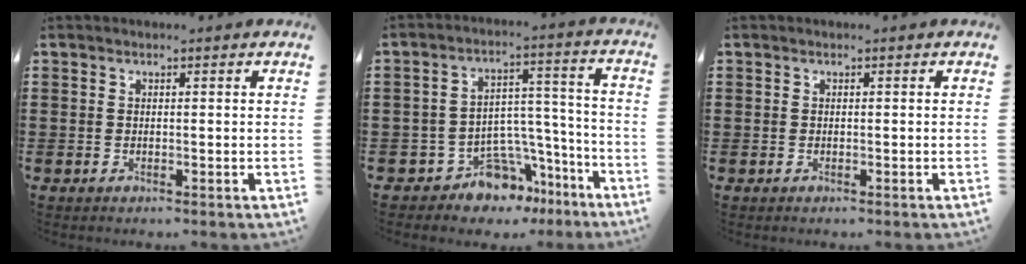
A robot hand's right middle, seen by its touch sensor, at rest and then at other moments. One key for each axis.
{"total": 8.0, "fx": -6.5, "fy": 4.2, "fz": 2.0, "tx": -0.041, "ty": 0.023, "tz": -0.117}
{"total": 0.0}